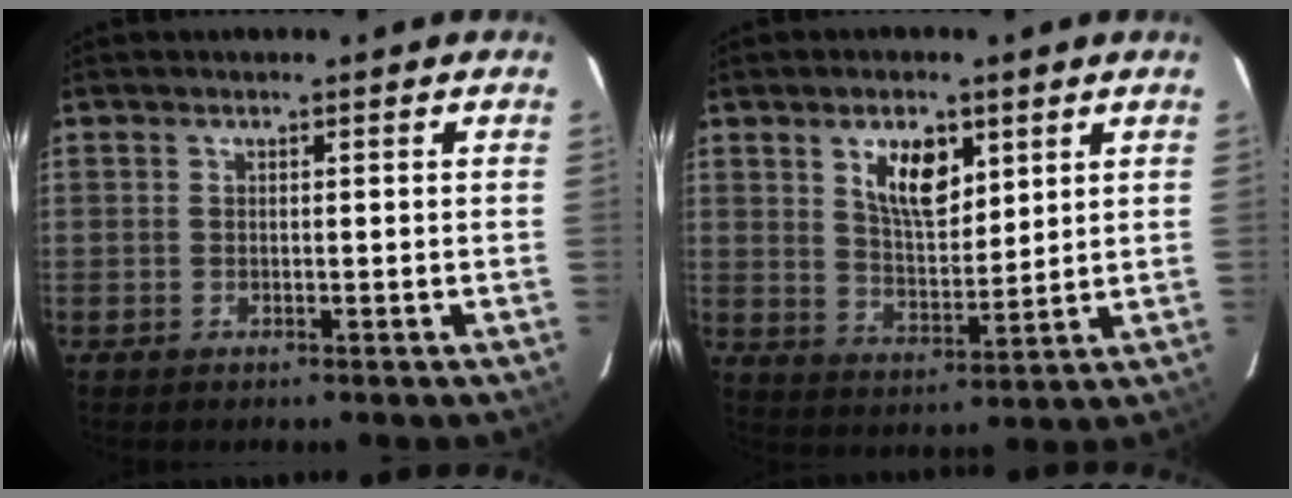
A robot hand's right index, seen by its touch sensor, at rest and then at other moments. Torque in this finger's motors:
{"motor_torque": [0.20, 0.11, 0.18, 0.08]}